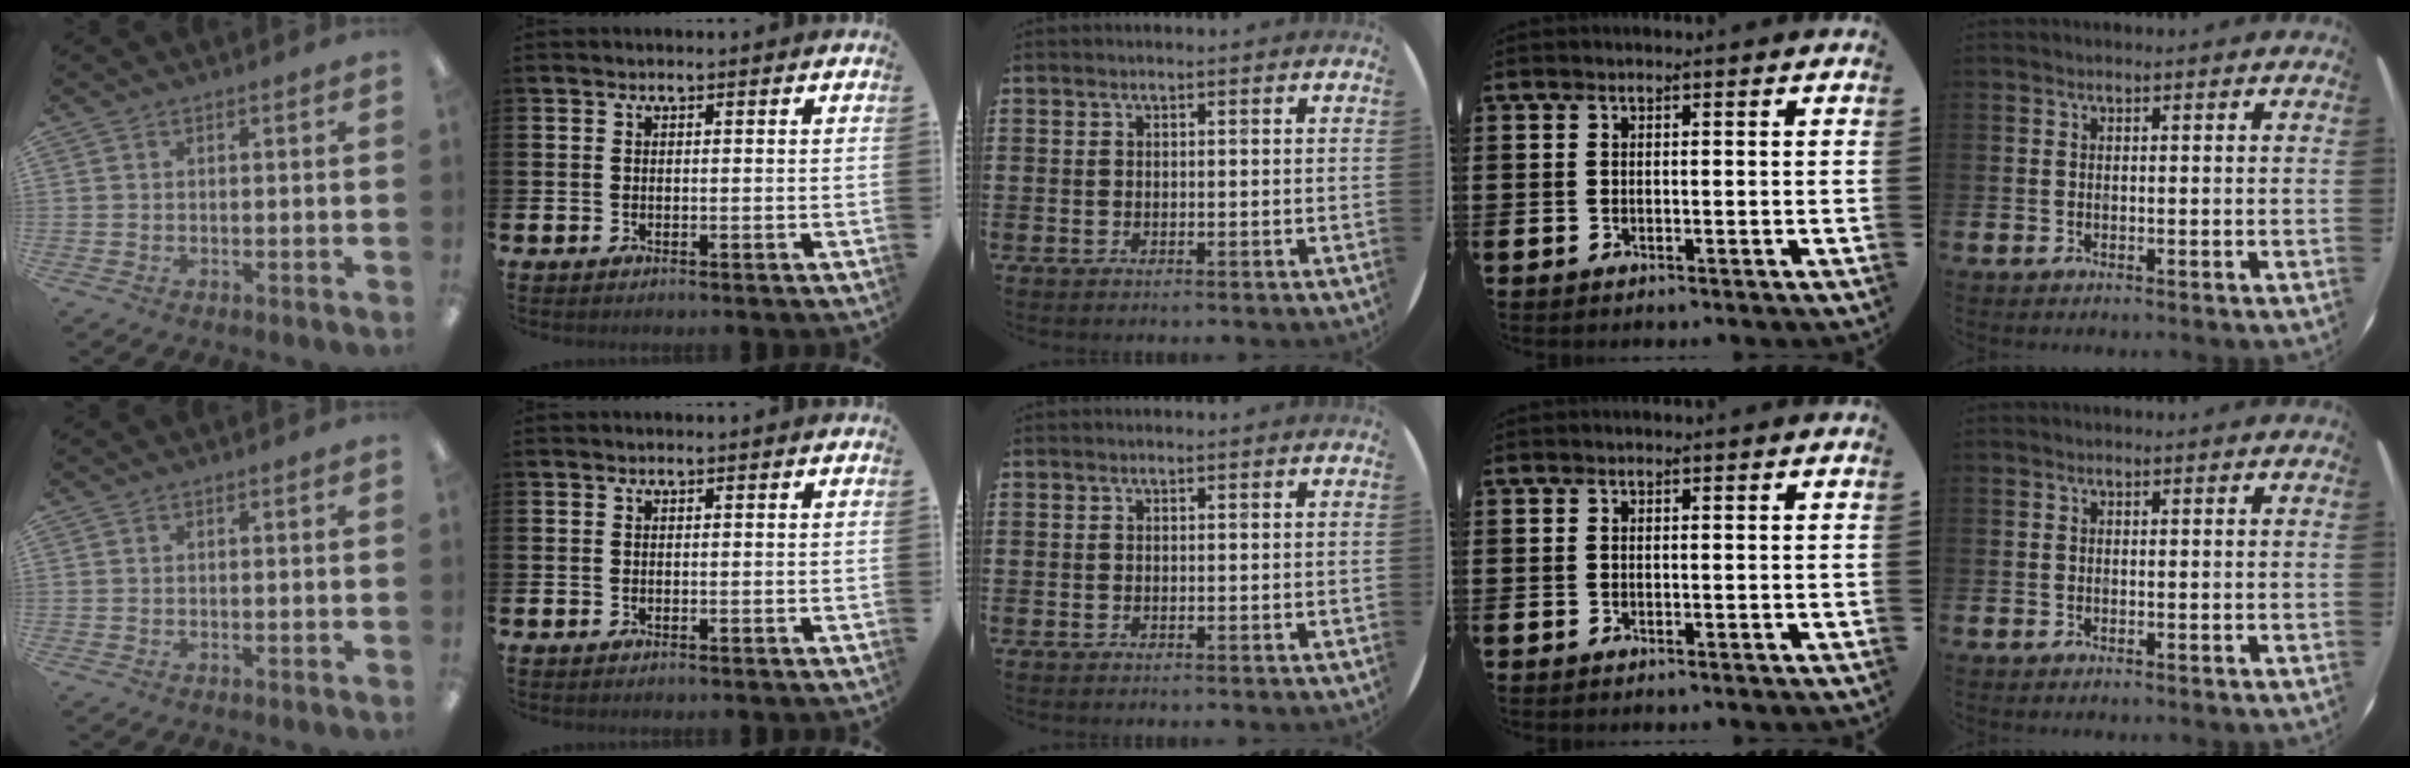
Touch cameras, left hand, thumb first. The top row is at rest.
{}